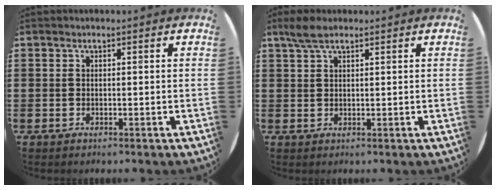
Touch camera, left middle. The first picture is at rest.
{"total": 2.8, "force": [2.1, 0.8, 1.7], "torque": [-0.037, 0.006, 0.037]}